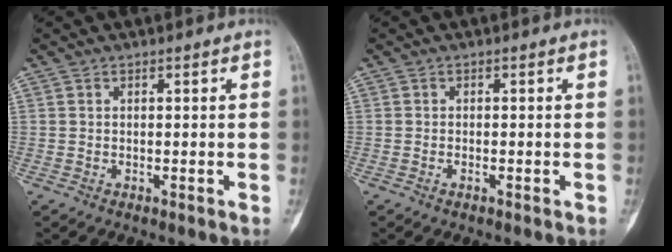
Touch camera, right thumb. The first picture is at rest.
{"total": 0.5, "force": [-0.3, 0.2, 0.3], "torque": [-0.010, 0.005, -0.007]}